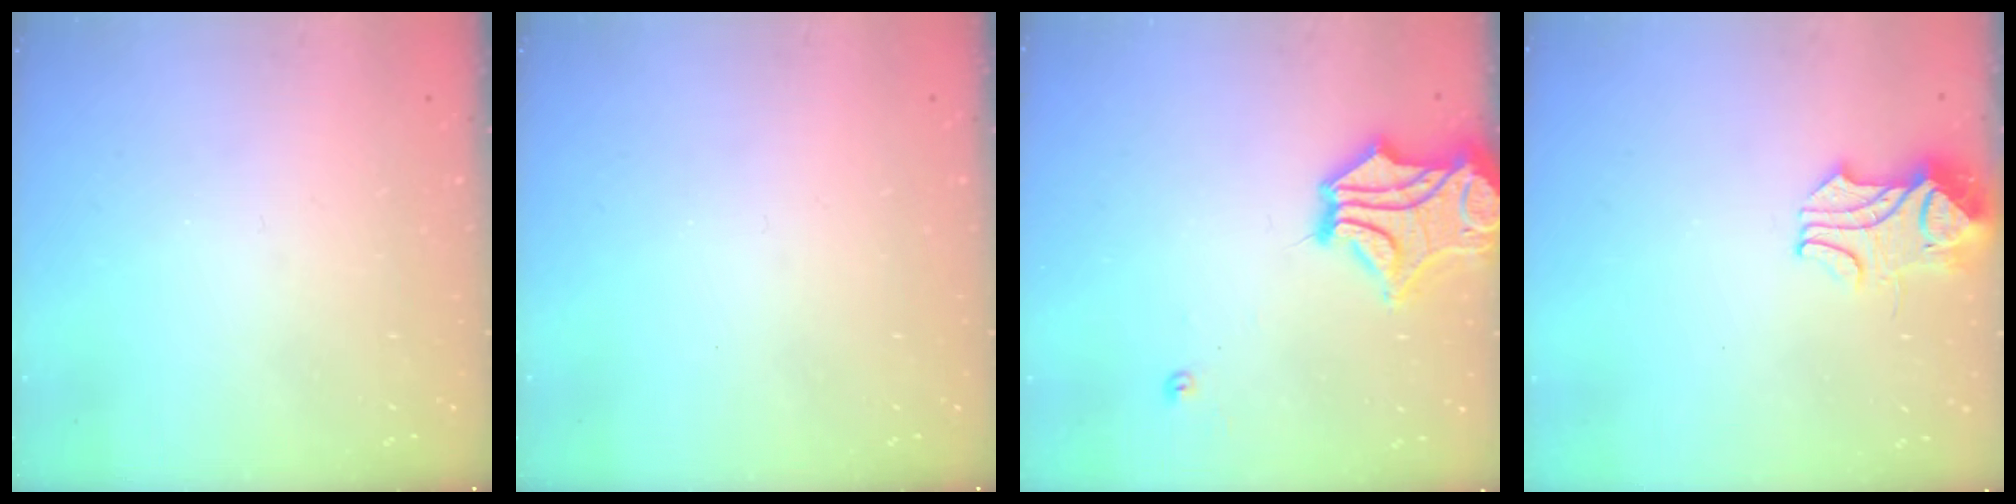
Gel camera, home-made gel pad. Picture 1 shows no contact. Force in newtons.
{"total": 0.0}
{"total": 7.6, "press": 7.2, "slide": 2.3}
{"total": 2.4, "press": 2.3, "slide": 0.8}